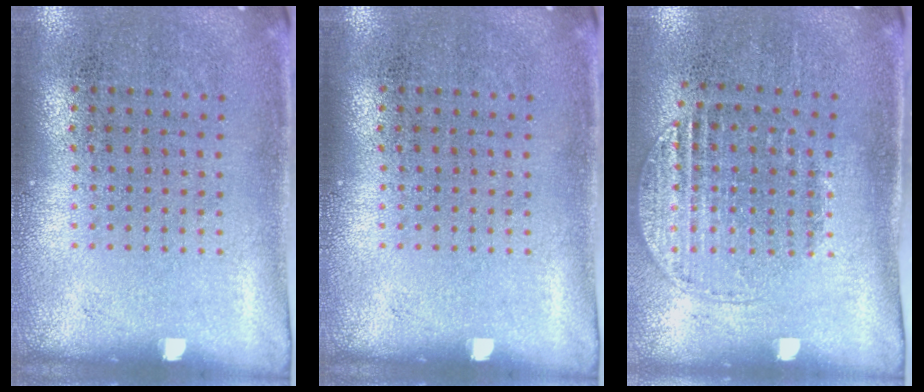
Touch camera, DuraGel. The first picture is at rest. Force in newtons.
{"total": 0.0}
{"total": 1.3, "press": 1.1, "slide": 0.7}